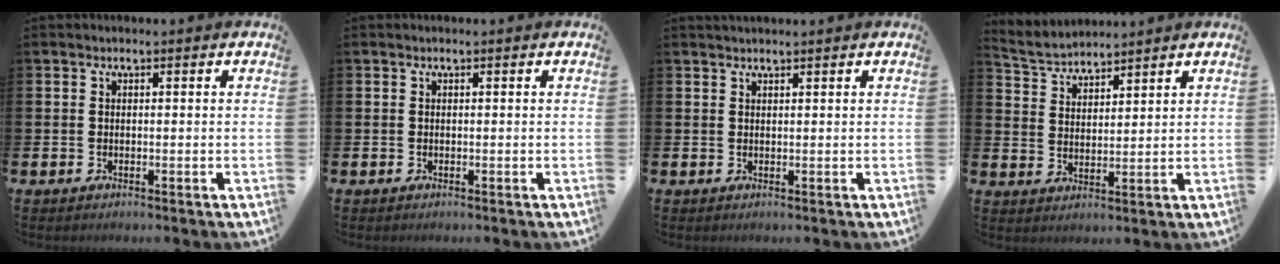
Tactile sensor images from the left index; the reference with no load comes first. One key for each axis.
{"total": 0.0}
{"total": 0.8, "fx": 0.8, "fy": -0.1, "fz": 0.1, "tx": -0.002, "ty": 0.000, "tz": 0.016}
{"total": 3.8, "fx": 3.8, "fy": 0.5, "fz": -0.2, "tx": -0.019, "ty": -0.021, "tz": 0.069}